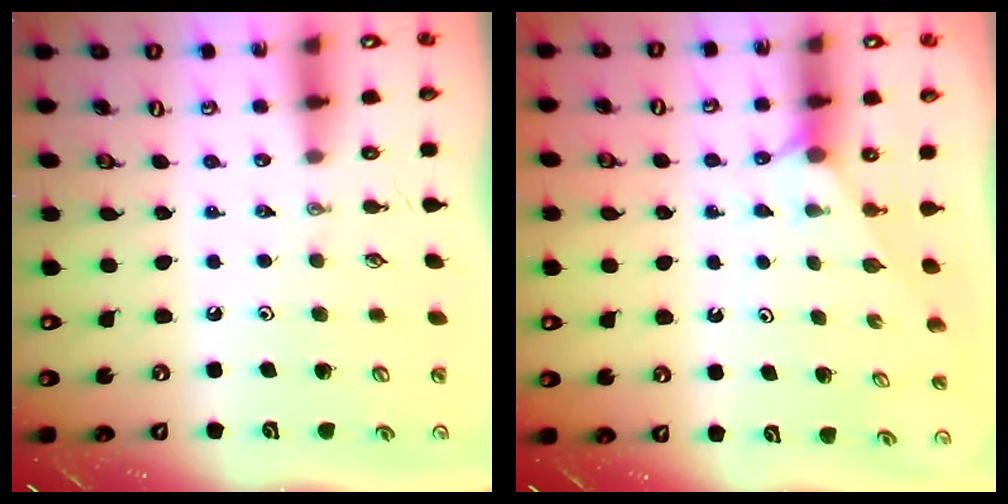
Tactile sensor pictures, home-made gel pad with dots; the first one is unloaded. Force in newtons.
{"total": 1.5, "press": 1.4, "slide": 0.2}